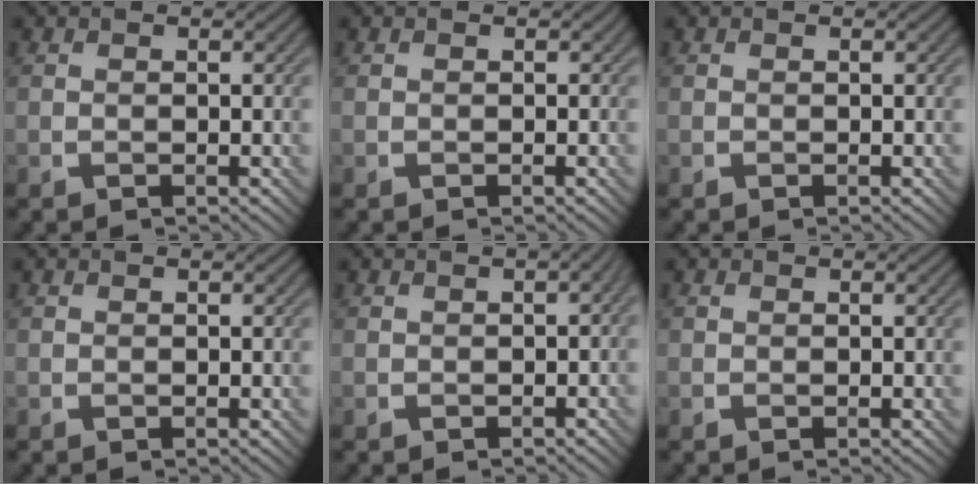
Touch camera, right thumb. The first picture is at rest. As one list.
[{"total": 0.0}, {"total": 0.0}, {"total": 0.0}, {"total": 1.7, "force": [-0.4, 0.9, 1.4], "torque": [-0.016, -0.002, -0.005]}, {"total": 0.0}]